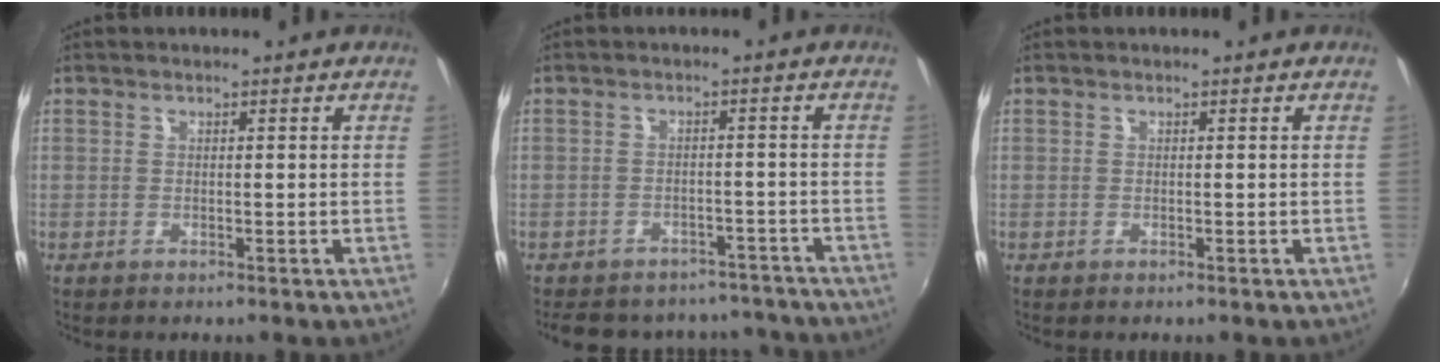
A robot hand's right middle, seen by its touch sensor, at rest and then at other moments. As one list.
[{"total": 16.5, "force": [-14.2, 6.9, 4.8], "torque": [-0.107, 0.023, -0.168]}, {"total": 0.0}]